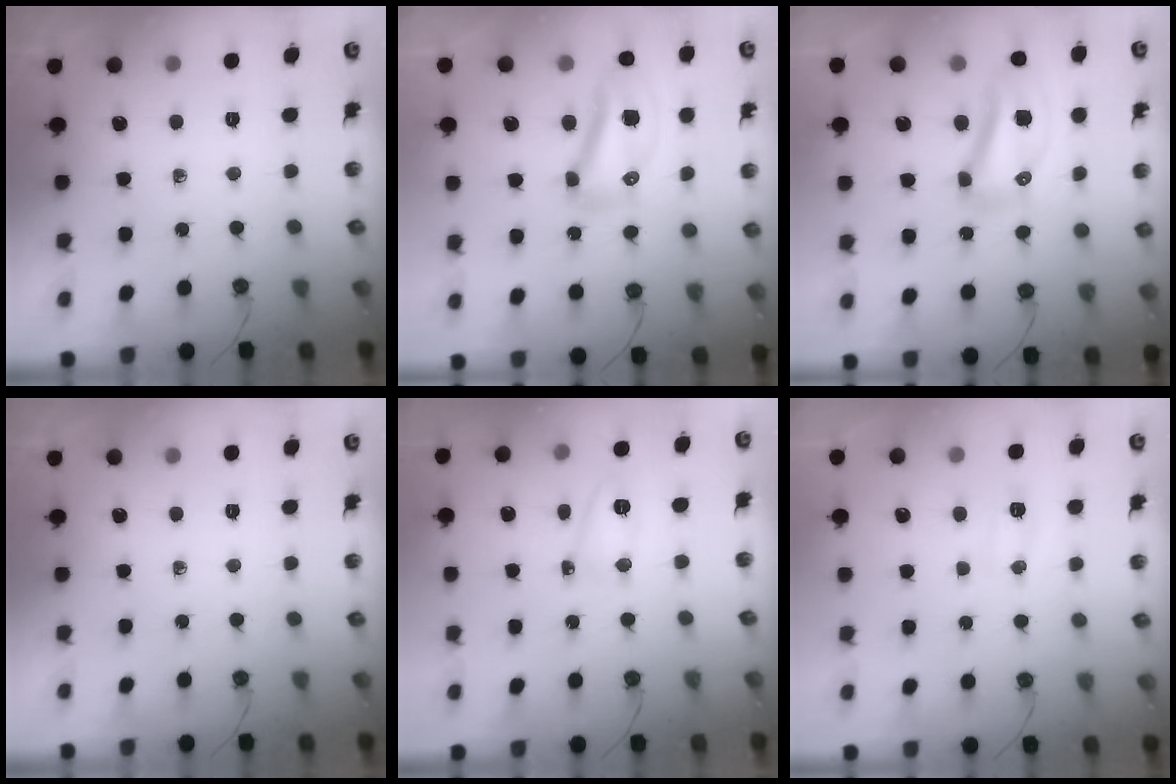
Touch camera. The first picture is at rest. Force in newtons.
{"total": 11.9, "press": 11.9, "slide": 0.3}
{"total": 11.0, "press": 11.0, "slide": 1.2}
{"total": 0.0}
{"total": 5.7, "press": 5.7, "slide": 0.6}
{"total": 16.9, "press": 5.4, "slide": 16.0}